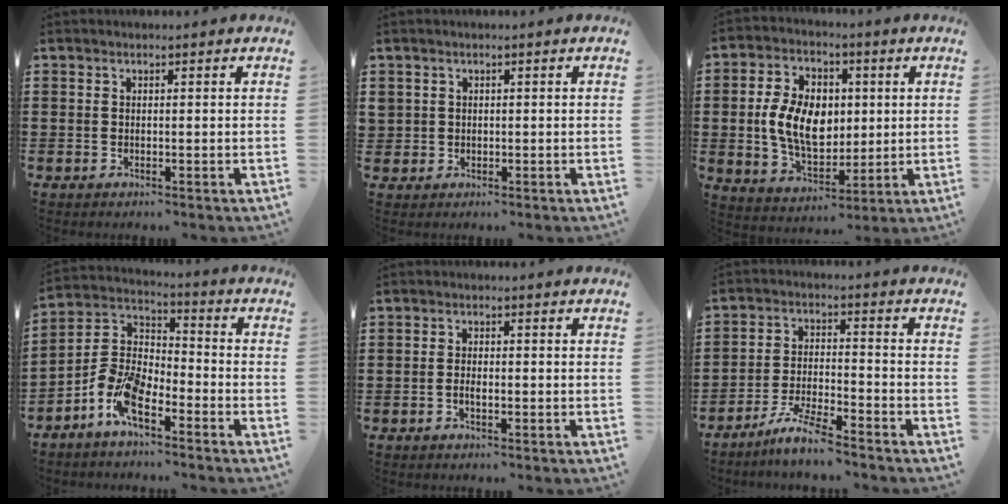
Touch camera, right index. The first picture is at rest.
{"total": 1.1, "force": [0.1, 1.1, -0.1], "torque": [-0.003, 0.006, 0.001]}
{"total": 10.0, "force": [0.3, 6.9, 7.3], "torque": [-0.157, 0.014, 0.004]}
{"total": 9.4, "force": [-6.2, 3.5, 6.2], "torque": [-0.159, -0.009, -0.127]}
{"total": 1.6, "force": [-0.7, 0.5, 1.3], "torque": [-0.025, 0.000, -0.014]}
{"total": 6.2, "force": [-5.5, 0.1, 2.7], "torque": [-0.066, -0.008, -0.109]}